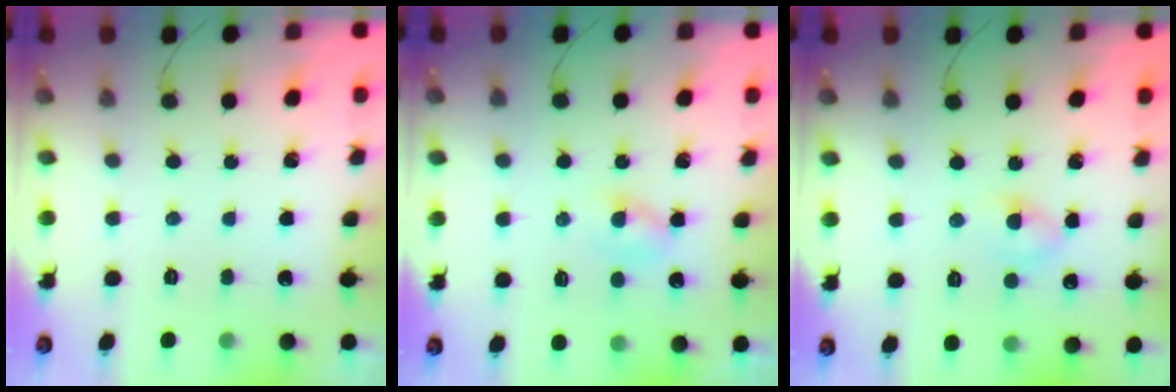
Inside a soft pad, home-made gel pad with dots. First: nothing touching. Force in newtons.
{"total": 1.7, "press": 1.5, "slide": 0.8}
{"total": 3.2, "press": 3.0, "slide": 1.1}